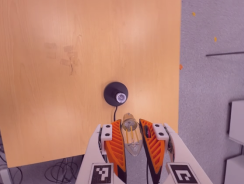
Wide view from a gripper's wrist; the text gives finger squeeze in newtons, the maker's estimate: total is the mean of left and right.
{"total": 20.0, "left": 21.7, "right": 18.4}